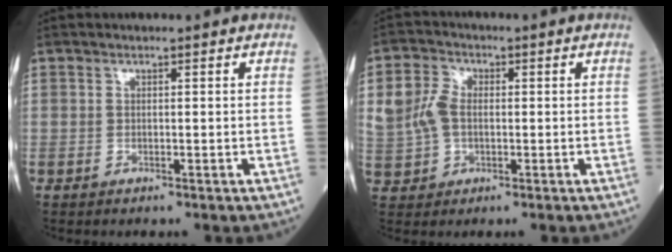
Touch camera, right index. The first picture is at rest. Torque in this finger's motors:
{"motor_torque": [0.09, -0.12, 0.09, 0.07]}